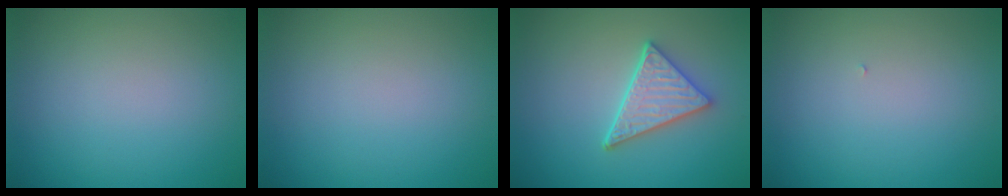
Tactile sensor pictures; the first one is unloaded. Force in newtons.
{"total": 0.0}
{"total": 4.3, "press": 3.6, "slide": 2.3}
{"total": 0.0}